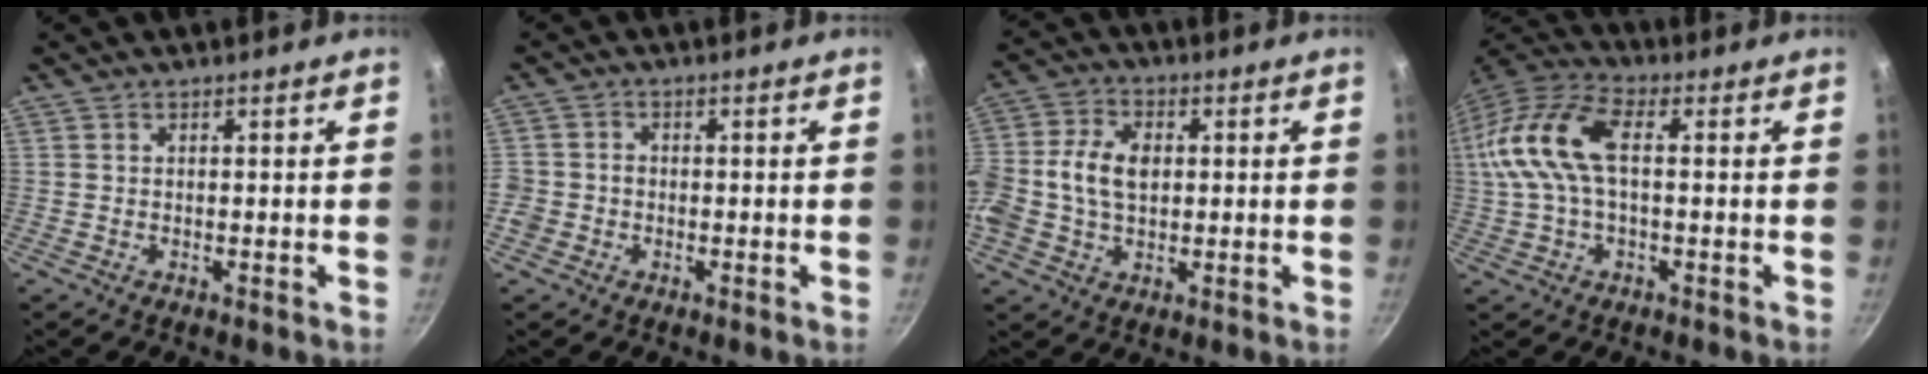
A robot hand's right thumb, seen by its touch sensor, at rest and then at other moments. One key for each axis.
{"total": 3.4, "fx": -1.2, "fy": 2.9, "fz": 1.2, "tx": -0.017, "ty": 0.013, "tz": -0.025}
{"total": 11.4, "fx": 0.6, "fy": 7.8, "fz": 8.2, "tx": -0.158, "ty": 0.020, "tz": -0.003}
{"total": 15.4, "fx": 1.6, "fy": 8.1, "fz": 13.1, "tx": -0.276, "ty": 0.028, "tz": 0.014}